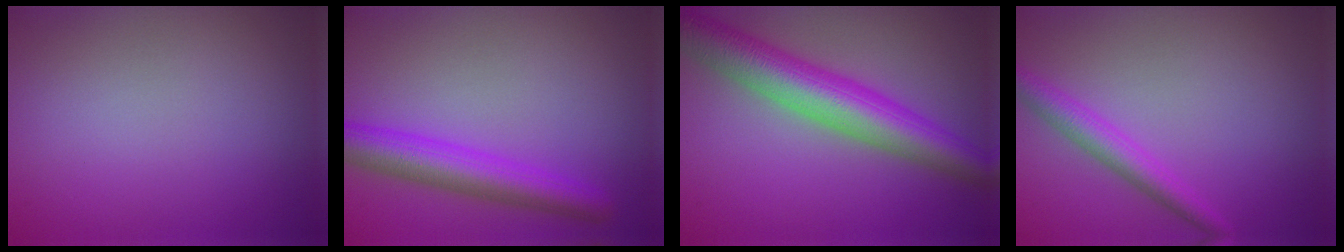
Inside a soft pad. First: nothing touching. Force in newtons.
{"total": 5.2, "press": 5.2, "slide": 0.2}
{"total": 8.3, "press": 8.3, "slide": 0.3}
{"total": 2.9, "press": 2.9, "slide": 0.1}